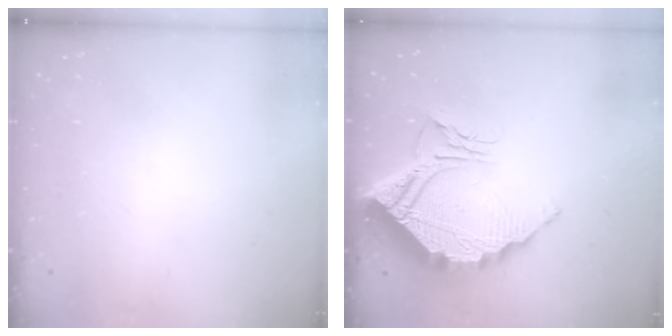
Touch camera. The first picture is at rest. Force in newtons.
{"total": 16.5, "press": 16.4, "slide": 1.3}